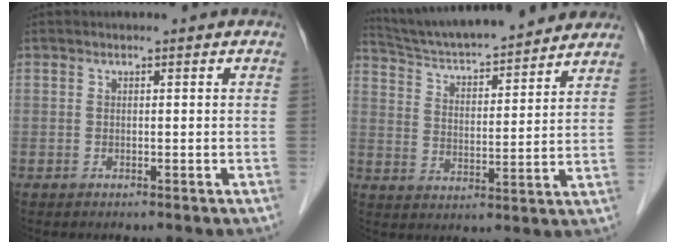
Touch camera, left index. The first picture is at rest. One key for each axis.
{"total": 20.4, "fx": 18.5, "fy": 2.7, "fz": 8.2, "tx": -0.132, "ty": 0.023, "tz": 0.273}